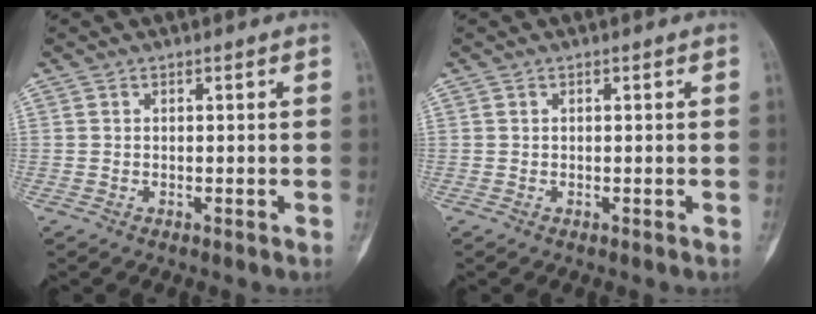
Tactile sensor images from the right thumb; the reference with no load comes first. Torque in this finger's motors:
{"motor_torque": [-0.20, 0.13, 0.03, 0.07, 0.04]}